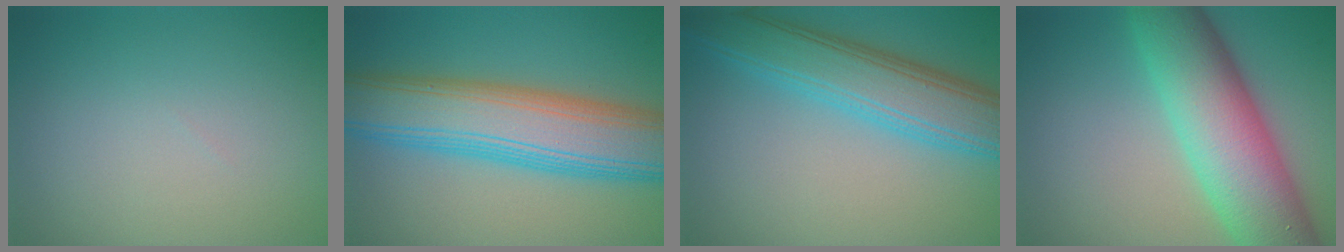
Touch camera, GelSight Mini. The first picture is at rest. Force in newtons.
{"total": 10.3, "press": 10.3, "slide": 0.1}
{"total": 6.9, "press": 6.9, "slide": 0.1}
{"total": 10.6, "press": 10.5, "slide": 0.5}